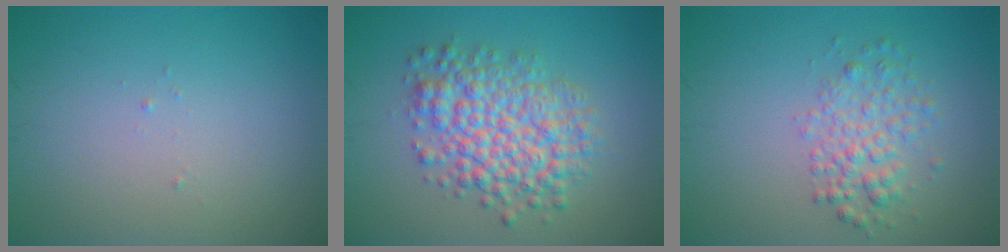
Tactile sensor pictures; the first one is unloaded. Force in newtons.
{"total": 6.4, "press": 6.4, "slide": 0.1}
{"total": 2.8, "press": 2.8, "slide": 0.1}